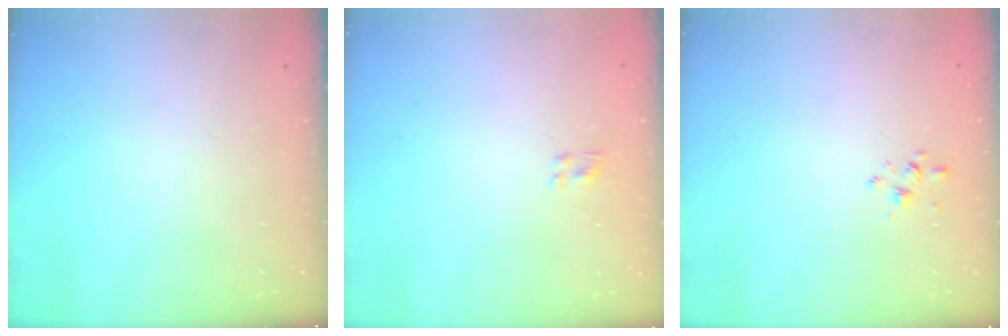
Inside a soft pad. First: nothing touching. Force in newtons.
{"total": 1.2, "press": 1.0, "slide": 0.6}
{"total": 2.0, "press": 1.9, "slide": 0.7}